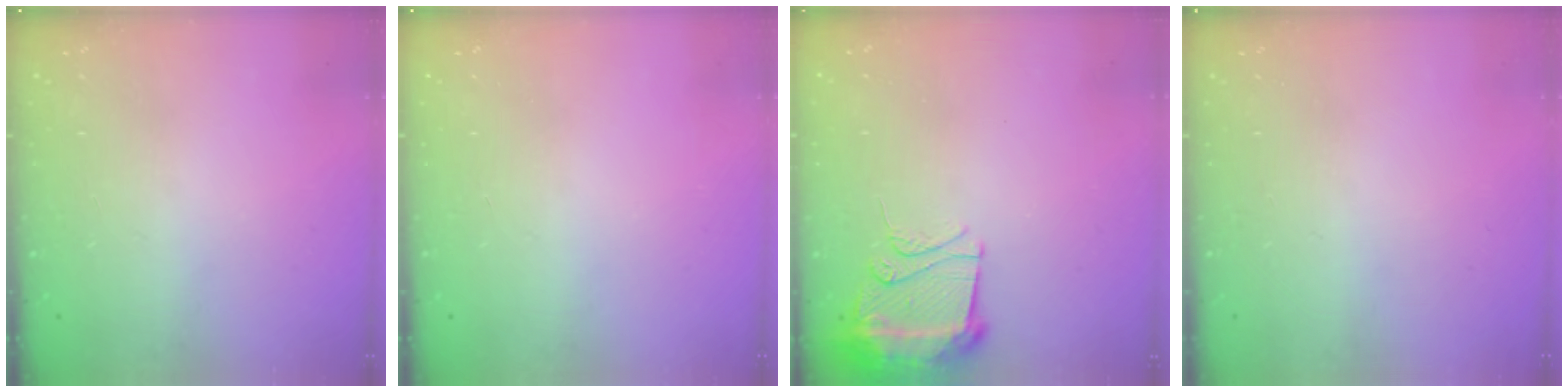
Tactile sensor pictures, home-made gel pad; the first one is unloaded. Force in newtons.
{"total": 0.0}
{"total": 10.8, "press": 10.7, "slide": 1.1}
{"total": 0.0}